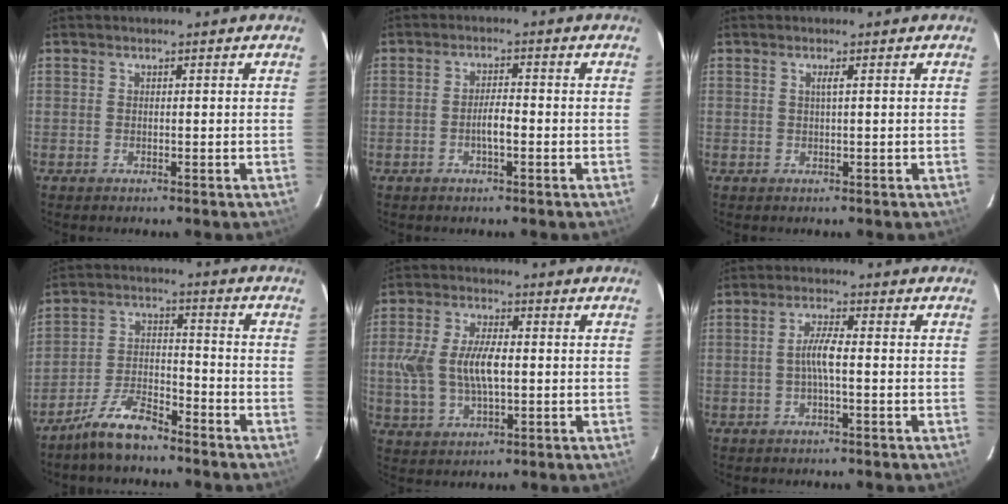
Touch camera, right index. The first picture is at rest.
{"total": 3.2, "force": [-1.2, 0.6, 2.9], "torque": [-0.055, 0.003, -0.019]}
{"total": 0.9, "force": [0.2, -0.3, 0.8], "torque": [-0.016, 0.001, 0.003]}
{"total": 8.6, "force": [-7.1, 2.4, 4.2], "torque": [-0.096, 0.013, -0.134]}
{"total": 10.7, "force": [-0.2, 5.3, 9.3], "torque": [-0.197, 0.007, 0.000]}
{"total": 3.7, "force": [-0.7, 0.2, 3.7], "torque": [-0.073, 0.005, -0.013]}